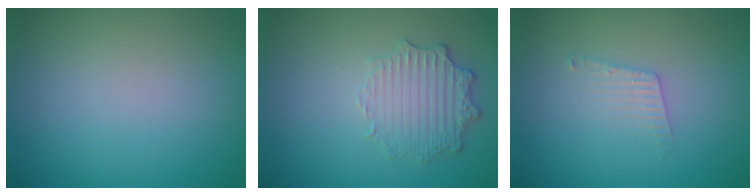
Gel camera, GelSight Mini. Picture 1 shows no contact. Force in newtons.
{"total": 2.9, "press": 2.4, "slide": 1.6}
{"total": 1.7, "press": 1.7, "slide": 0.0}